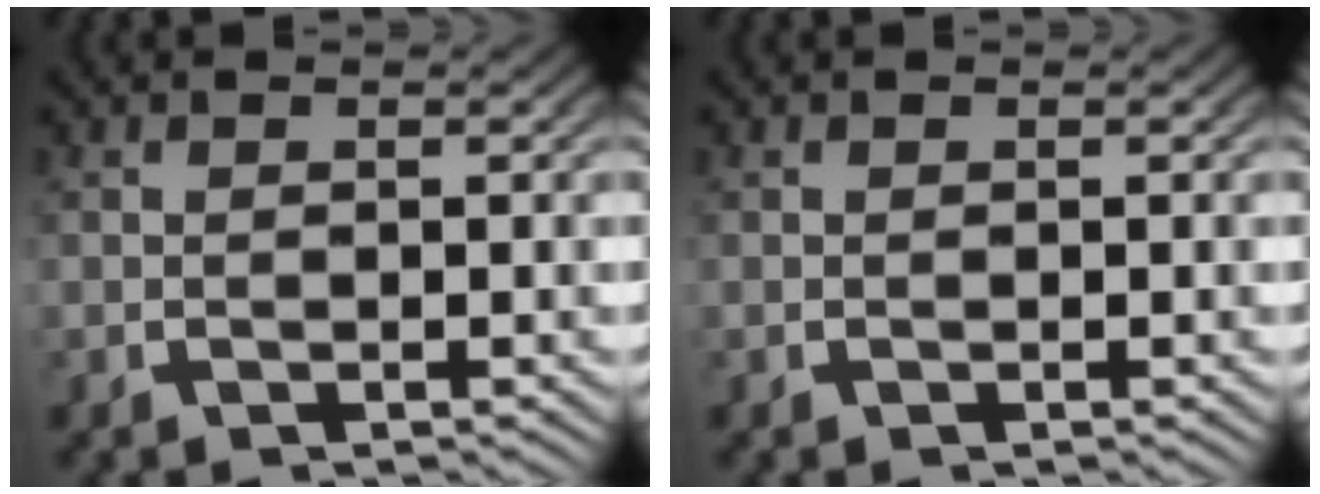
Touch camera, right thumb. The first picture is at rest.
{"total": 0.0}